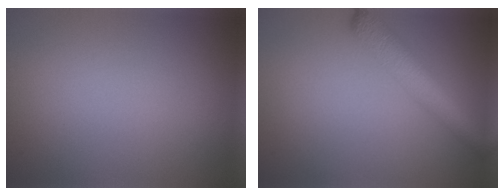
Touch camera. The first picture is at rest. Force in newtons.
{"total": 4.5, "press": 4.5, "slide": 0.2}